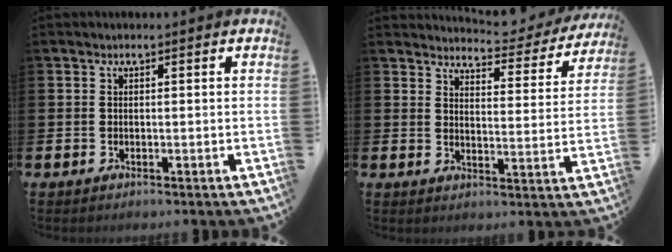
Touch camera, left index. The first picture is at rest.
{"total": 4.6, "force": [4.5, 0.6, 0.8], "torque": [-0.018, -0.036, 0.072]}